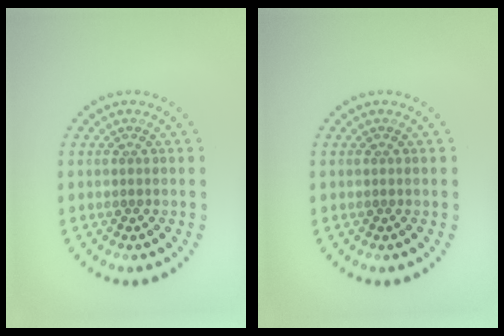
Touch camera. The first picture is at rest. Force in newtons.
{"total": 0.0}